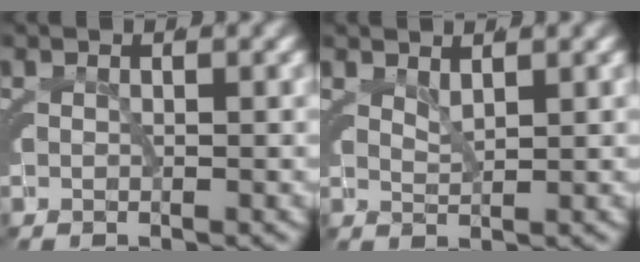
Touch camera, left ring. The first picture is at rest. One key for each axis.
{"total": 1.9, "fx": 1.8, "fy": -0.2, "fz": 0.6, "tx": -0.011, "ty": -0.006, "tz": 0.039}